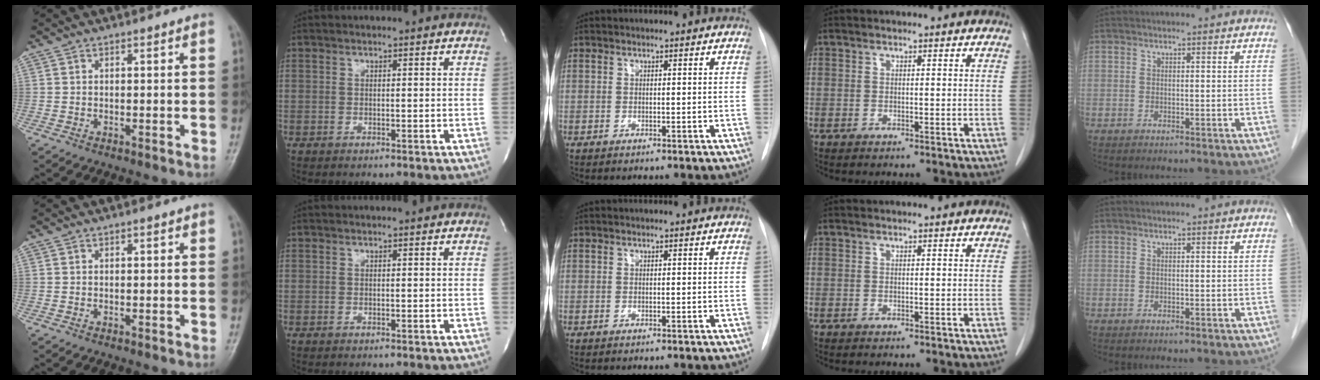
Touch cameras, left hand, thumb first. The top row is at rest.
{}